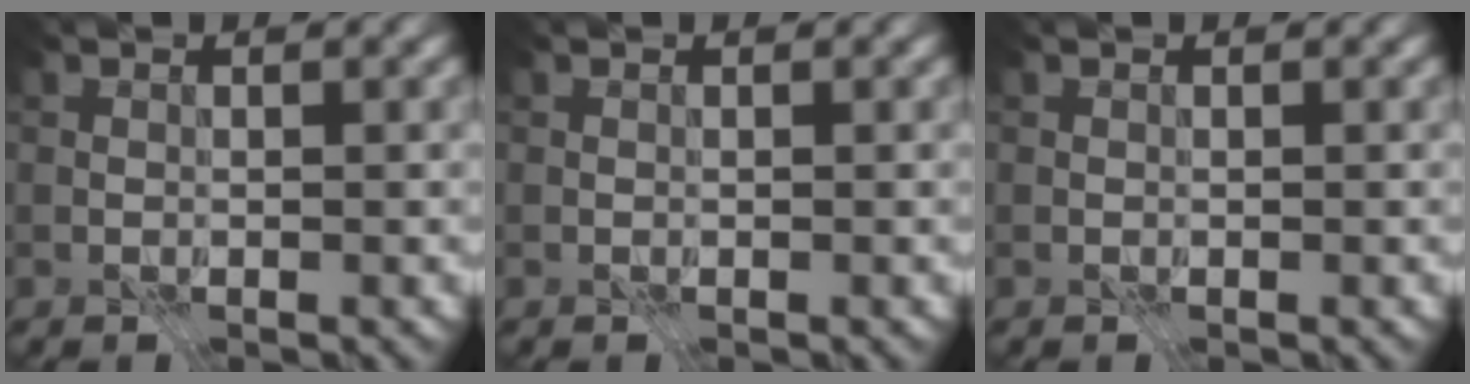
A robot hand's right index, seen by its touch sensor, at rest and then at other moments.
{"total": 0.0}
{"total": 0.0}